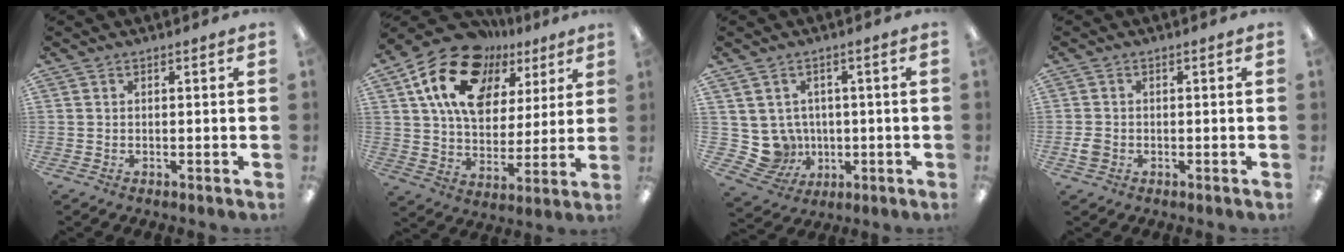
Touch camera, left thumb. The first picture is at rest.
{"total": 19.3, "force": [10.6, 12.6, 10.0], "torque": [-0.186, -0.036, 0.197]}
{"total": 7.4, "force": [0.7, 7.2, 1.6], "torque": [-0.072, -0.008, 0.024]}
{"total": 2.2, "force": [-0.5, 1.9, 1.1], "torque": [-0.016, 0.004, -0.009]}